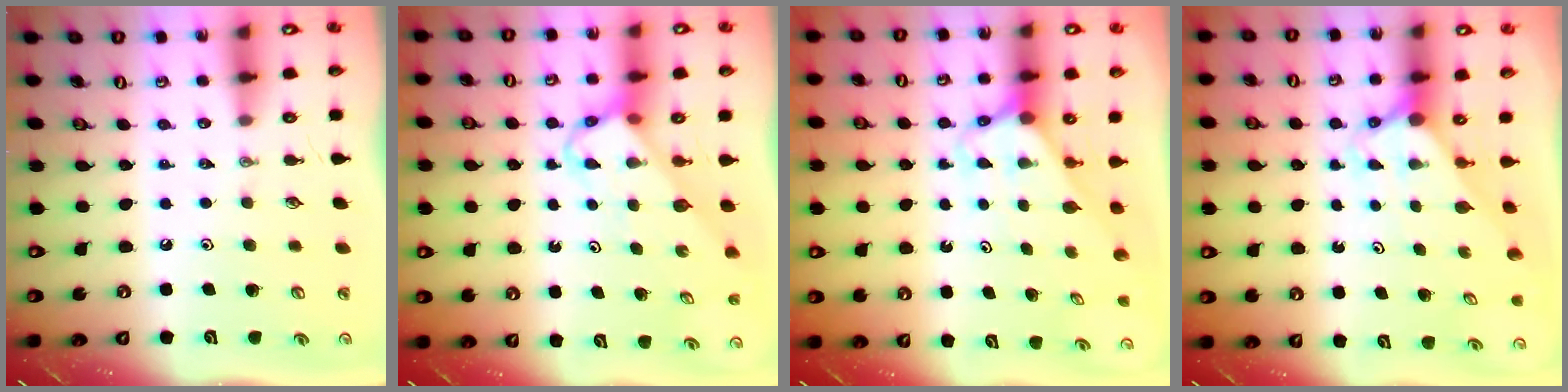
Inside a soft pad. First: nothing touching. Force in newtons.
{"total": 3.8, "press": 3.8, "slide": 0.2}
{"total": 2.8, "press": 2.8, "slide": 0.1}
{"total": 2.5, "press": 2.5, "slide": 0.3}